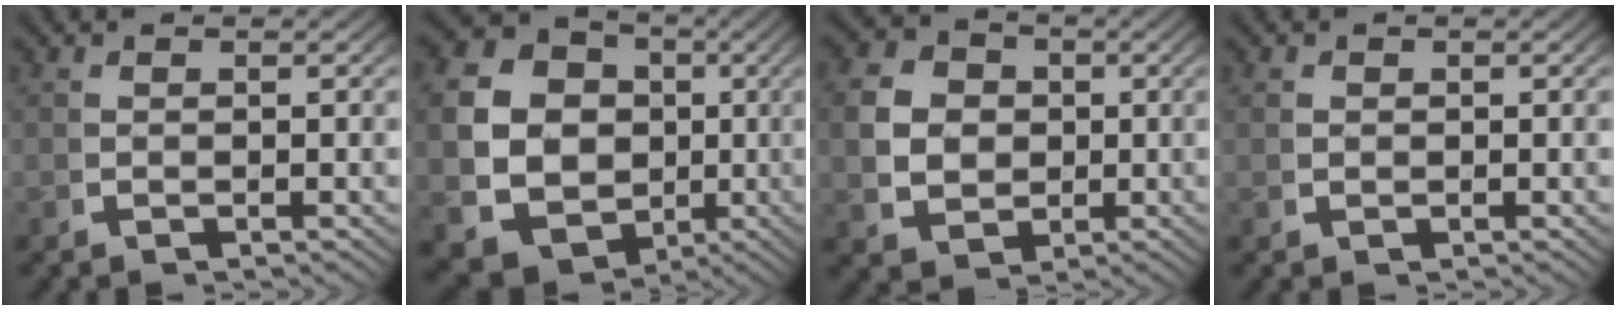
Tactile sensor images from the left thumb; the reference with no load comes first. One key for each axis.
{"total": 17.7, "fx": -0.9, "fy": 15.6, "fz": 8.2, "tx": -0.236, "ty": -0.073, "tz": -0.009}
{"total": 7.9, "fx": 0.4, "fy": 6.6, "fz": 4.4, "tx": -0.097, "ty": -0.028, "tz": 0.016}
{"total": 0.7, "fx": 0.3, "fy": 0.6, "fz": 0.2, "tx": -0.007, "ty": -0.004, "tz": 0.008}